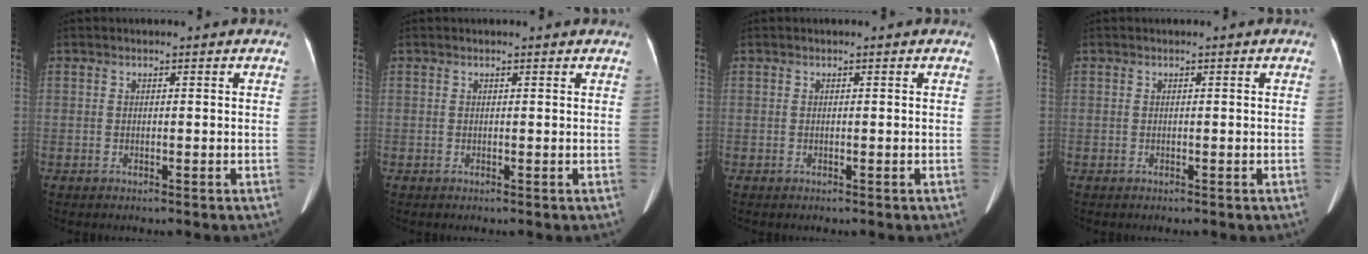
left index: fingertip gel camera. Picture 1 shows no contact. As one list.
[{"total": 2.0, "force": [1.8, 0.4, 0.6], "torque": [-0.007, -0.002, 0.013]}, {"total": 0.0}, {"total": 0.0}]